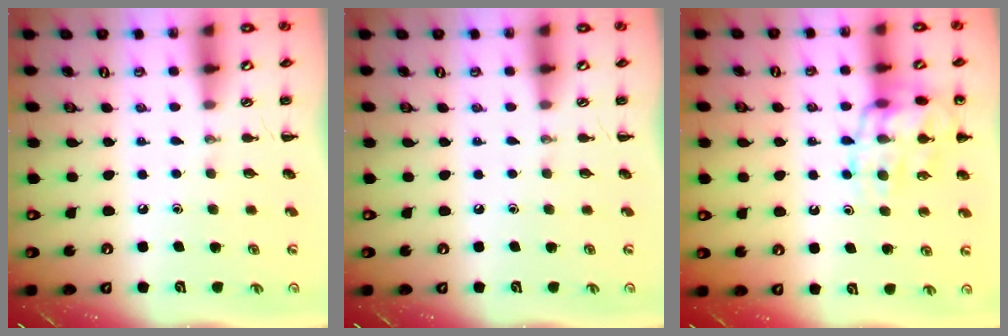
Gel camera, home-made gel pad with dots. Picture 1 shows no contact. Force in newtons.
{"total": 0.0}
{"total": 18.2, "press": 18.1, "slide": 2.5}